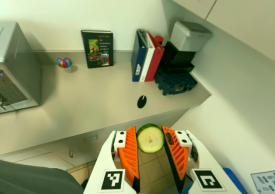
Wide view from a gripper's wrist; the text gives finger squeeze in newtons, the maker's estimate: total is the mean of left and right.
{"total": 6.1, "left": 6.0, "right": 6.3}